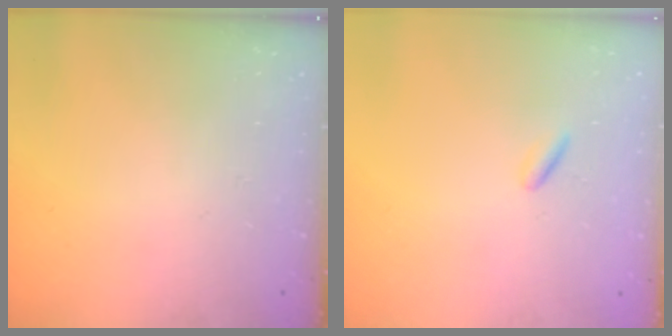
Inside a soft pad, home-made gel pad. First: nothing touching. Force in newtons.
{"total": 1.2, "press": 1.0, "slide": 0.6}